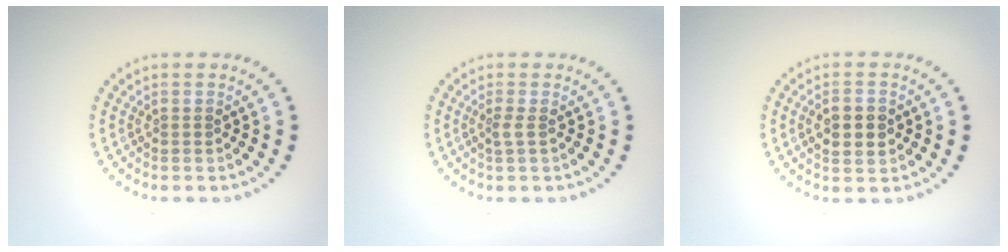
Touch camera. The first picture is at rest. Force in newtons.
{"total": 0.9, "press": 0.6, "slide": 0.7}
{"total": 3.0, "press": 3.0, "slide": 0.1}